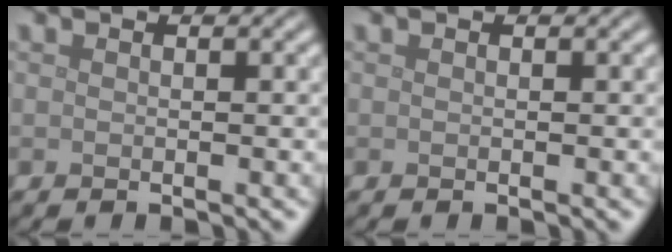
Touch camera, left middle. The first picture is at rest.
{"total": 0.0}